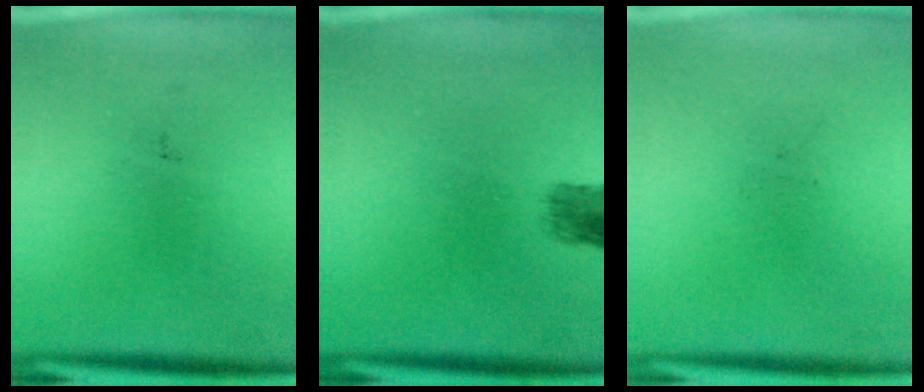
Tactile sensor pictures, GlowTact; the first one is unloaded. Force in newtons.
{"total": 2.9}
{"total": 0.0}